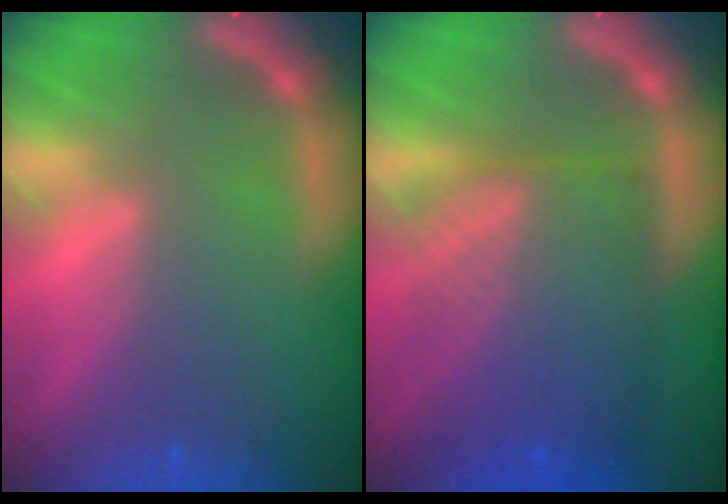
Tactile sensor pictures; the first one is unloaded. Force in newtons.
{"total": 9.5}